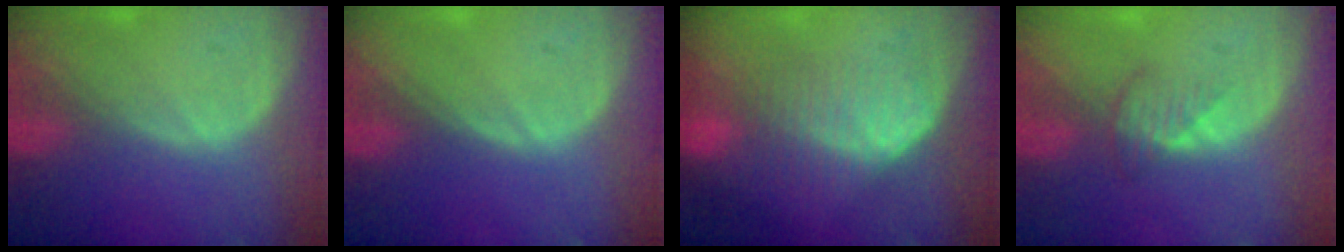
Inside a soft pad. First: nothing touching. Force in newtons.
{"total": 0.0}
{"total": 6.8, "press": 6.6, "slide": 1.4}
{"total": 2.7, "press": 2.6, "slide": 0.7}